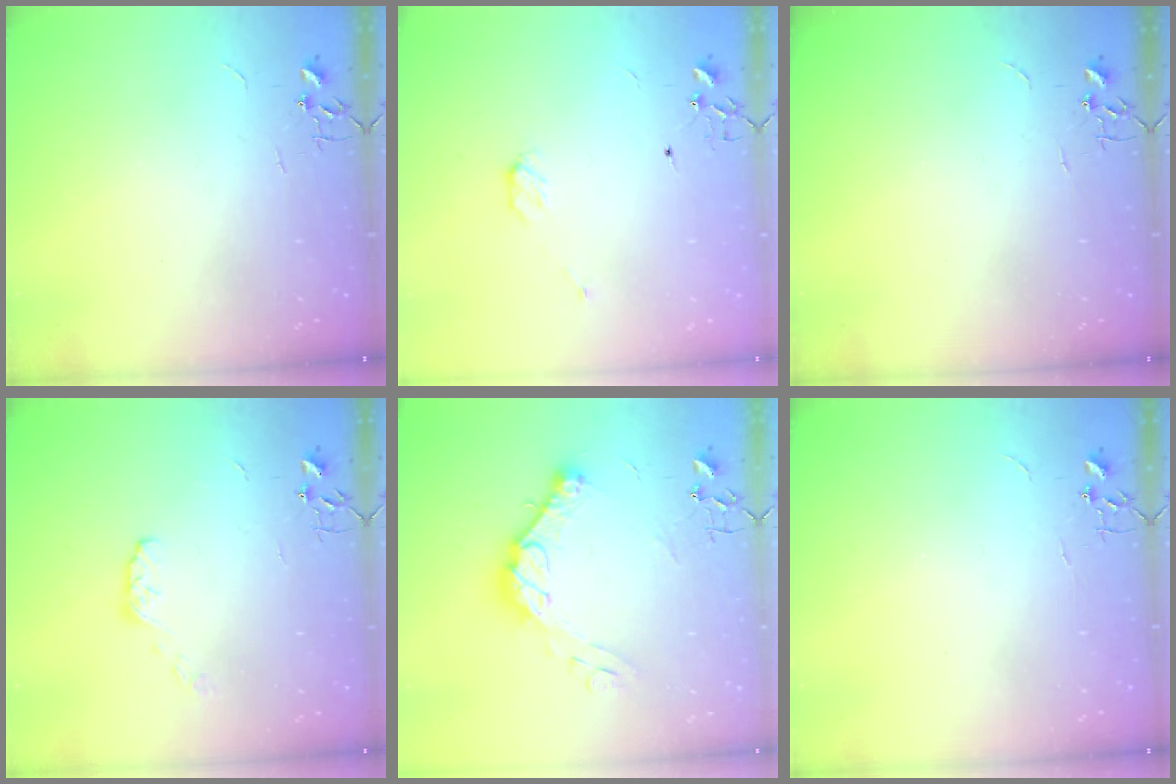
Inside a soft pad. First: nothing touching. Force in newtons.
{"total": 4.0, "press": 4.0, "slide": 0.2}
{"total": 0.0}
{"total": 5.2, "press": 5.2, "slide": 0.4}
{"total": 14.4, "press": 14.4, "slide": 1.1}
{"total": 0.0}